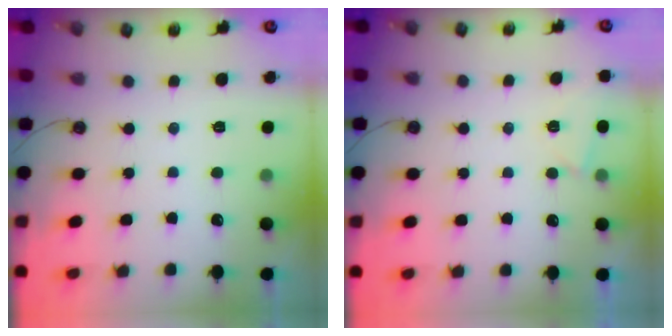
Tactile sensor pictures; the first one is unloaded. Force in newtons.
{"total": 2.5, "press": 2.5, "slide": 0.4}